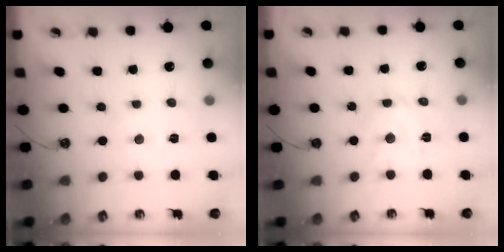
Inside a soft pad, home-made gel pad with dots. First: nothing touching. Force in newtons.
{"total": 8.4, "press": 8.3, "slide": 1.3}